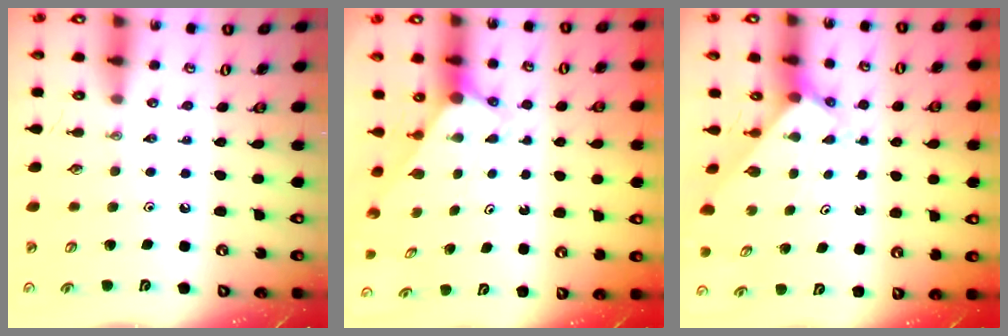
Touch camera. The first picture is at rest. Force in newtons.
{"total": 2.9, "press": 2.9, "slide": 0.1}
{"total": 2.2, "press": 2.2, "slide": 0.2}